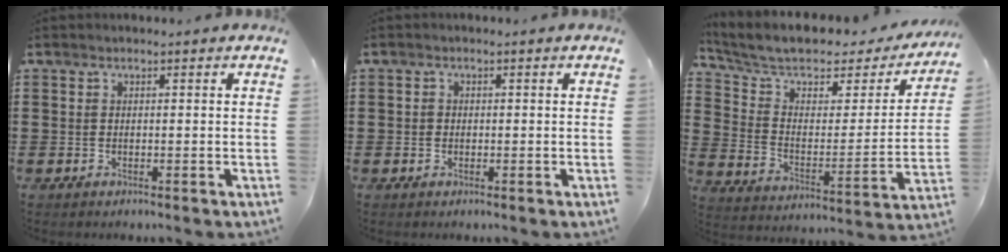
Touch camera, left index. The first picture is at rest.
{"total": 0.9, "force": [-0.1, 0.8, 0.3], "torque": [-0.010, 0.004, -0.003]}
{"total": 6.8, "force": [5.1, 2.9, 3.5], "torque": [-0.096, -0.033, 0.085]}